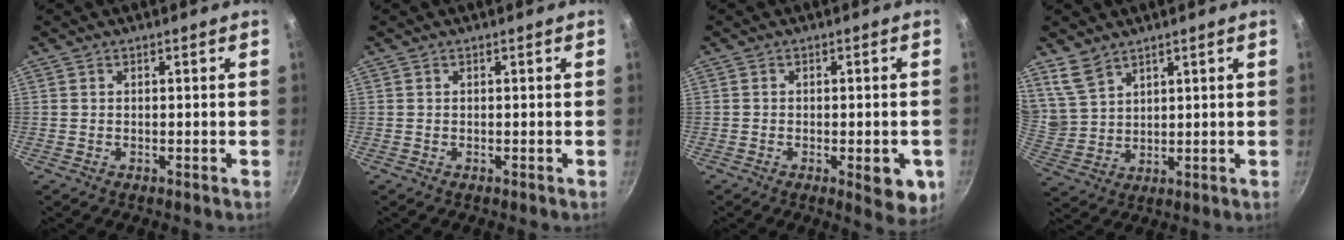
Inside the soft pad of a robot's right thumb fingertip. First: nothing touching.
{"total": 0.0}
{"total": 7.0, "force": [-2.1, 2.8, 6.1], "torque": [-0.053, 0.005, -0.024]}
{"total": 6.5, "force": [4.8, 3.6, 2.3], "torque": [-0.036, -0.016, 0.112]}